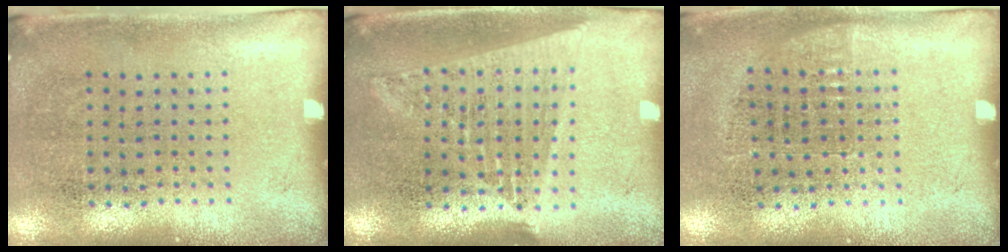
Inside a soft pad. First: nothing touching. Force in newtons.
{"total": 1.7, "press": 1.6, "slide": 0.7}
{"total": 0.6, "press": 0.6, "slide": 0.3}